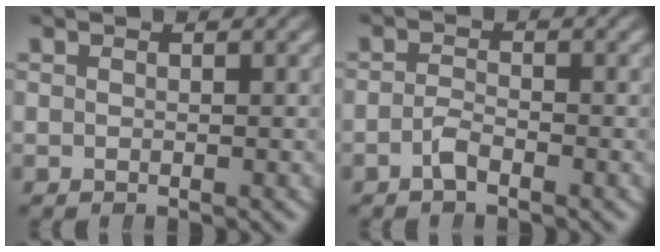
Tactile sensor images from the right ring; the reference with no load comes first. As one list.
[{"total": 1.5, "force": [-1.3, 0.3, 0.5], "torque": [-0.018, -0.009, -0.024]}]